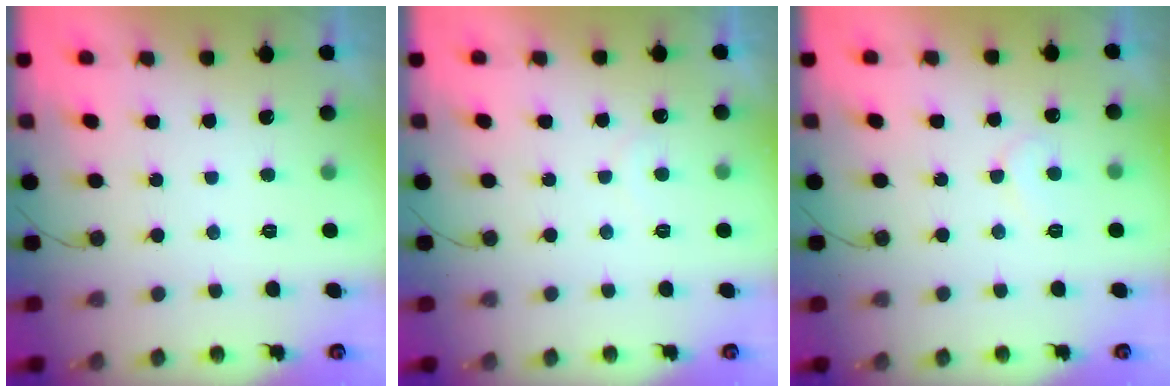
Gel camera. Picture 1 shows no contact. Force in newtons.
{"total": 5.0, "press": 5.0, "slide": 0.3}
{"total": 5.9, "press": 5.9, "slide": 0.4}